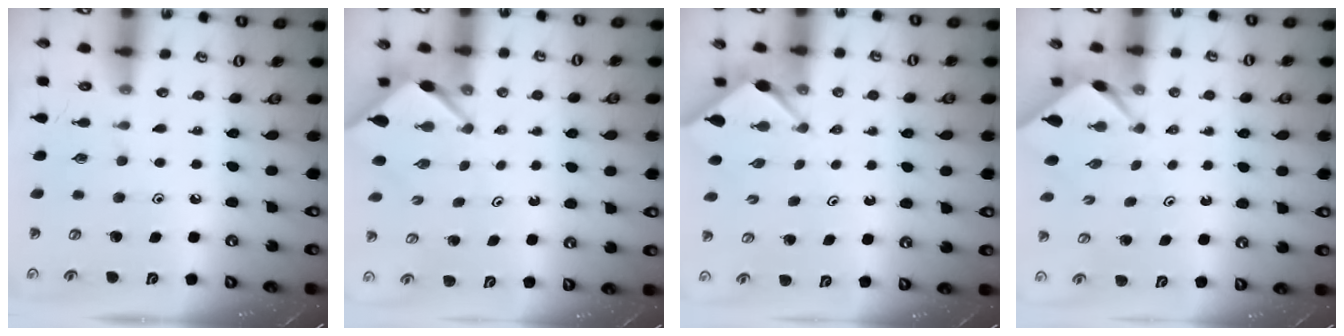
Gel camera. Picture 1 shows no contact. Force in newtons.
{"total": 2.9, "press": 2.9, "slide": 0.4}
{"total": 3.2, "press": 3.2, "slide": 0.4}
{"total": 2.3, "press": 2.3, "slide": 0.2}